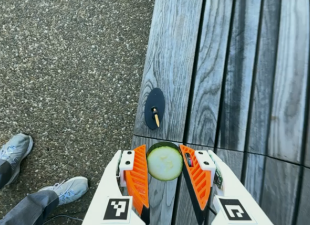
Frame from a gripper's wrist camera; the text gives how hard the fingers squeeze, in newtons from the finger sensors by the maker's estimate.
{"total": 10.7, "left": 10.5, "right": 10.8}